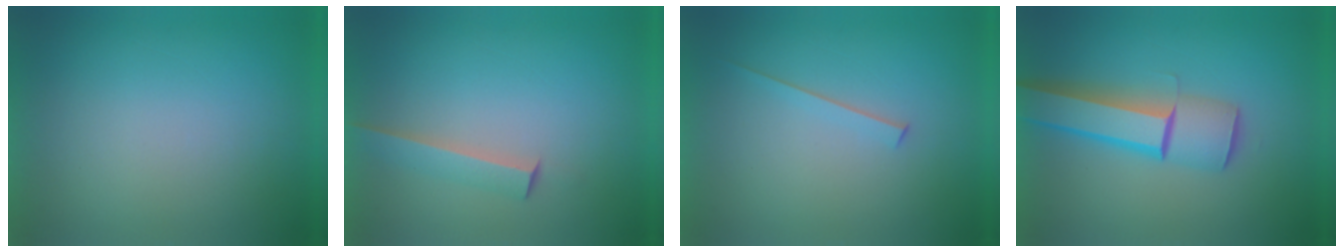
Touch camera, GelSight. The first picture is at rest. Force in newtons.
{"total": 2.5}
{"total": 1.5}
{"total": 4.9}